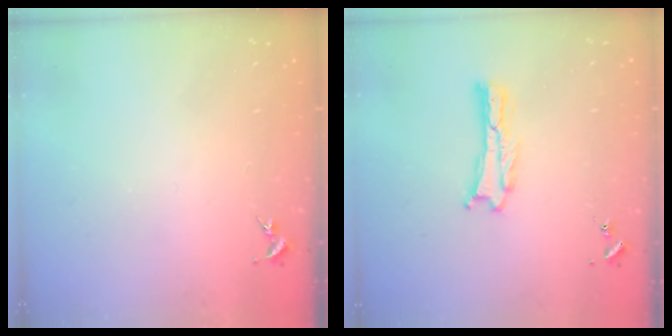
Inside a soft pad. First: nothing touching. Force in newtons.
{"total": 0.6, "press": 0.5, "slide": 0.2}